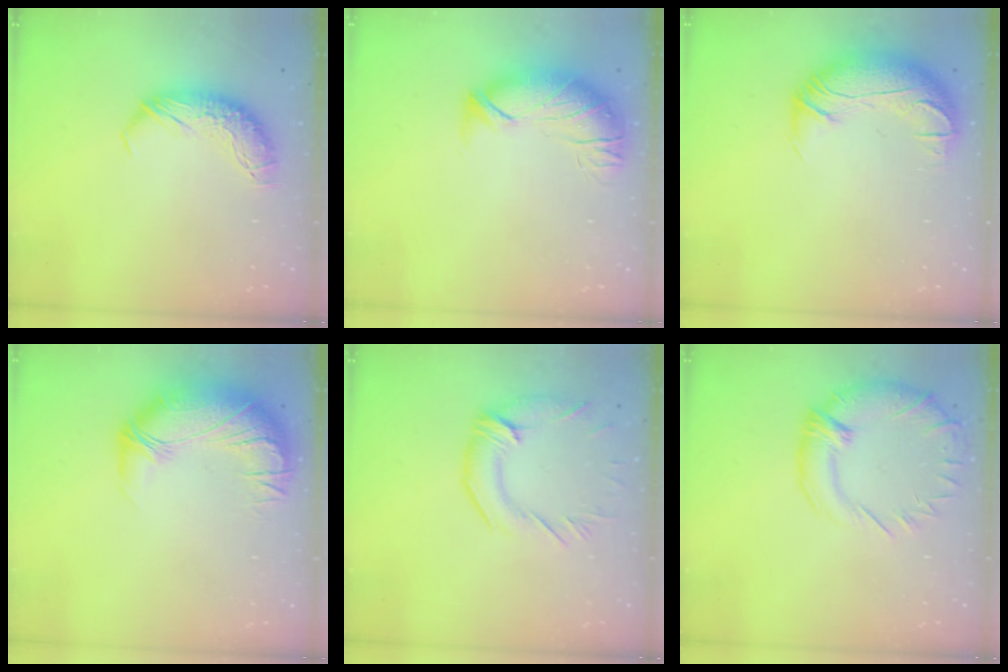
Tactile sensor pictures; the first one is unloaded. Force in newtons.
{"total": 2.9, "press": 1.4, "slide": 2.5}
{"total": 2.9, "press": 0.9, "slide": 2.8}
{"total": 3.4, "press": 1.5, "slide": 3.1}
{"total": 2.9, "press": 2.5, "slide": 1.5}
{"total": 5.2, "press": 3.3, "slide": 4.0}